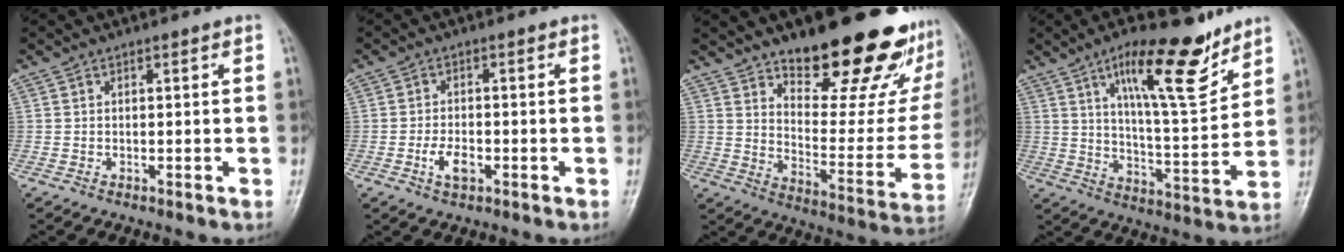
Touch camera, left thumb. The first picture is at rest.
{"total": 4.0, "force": [-1.5, 2.2, 2.9], "torque": [-0.054, 0.006, -0.028]}
{"total": 27.4, "force": [18.0, 10.6, 17.8], "torque": [-0.208, -0.102, 0.259]}
{"total": 17.5, "force": [10.8, 4.9, 12.9], "torque": [-0.179, -0.065, 0.184]}